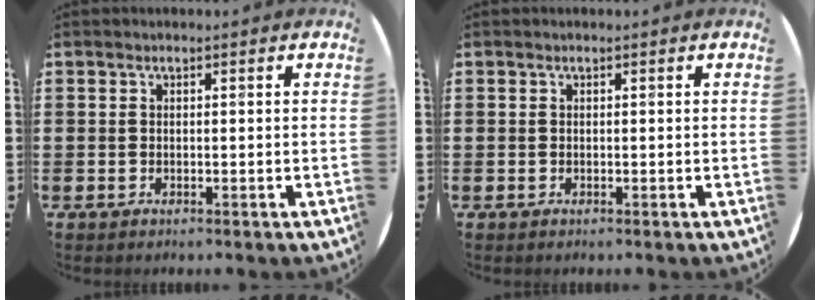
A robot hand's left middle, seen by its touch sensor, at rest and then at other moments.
{"total": 0.0}